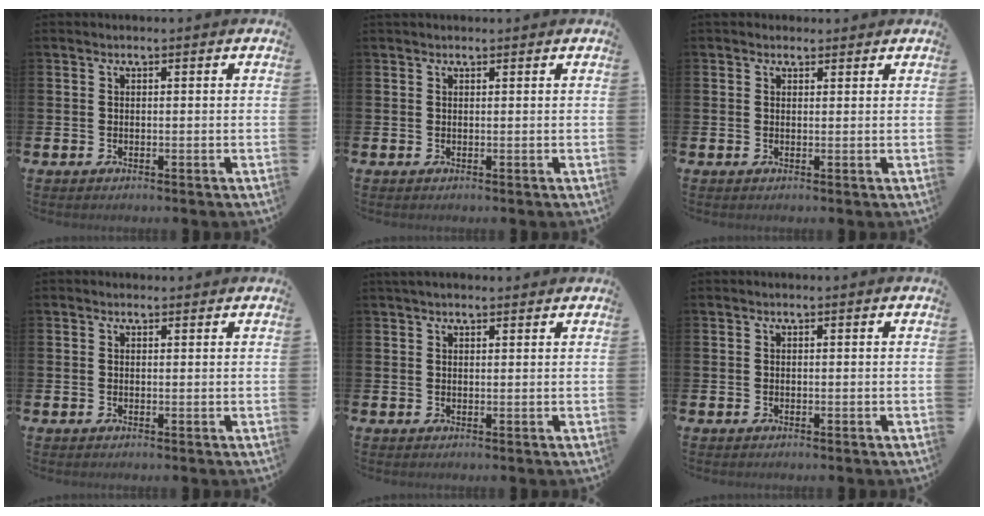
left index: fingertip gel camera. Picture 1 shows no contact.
{"total": 0.6, "force": [0.5, 0.2, 0.1], "torque": [0.006, -0.002, 0.008]}
{"total": 1.3, "force": [1.0, 0.8, 0.1], "torque": [0.015, 0.001, 0.015]}
{"total": 0.7, "force": [0.5, 0.4, 0.1], "torque": [0.008, 0.001, 0.007]}
{"total": 1.8, "force": [1.5, 0.6, 0.6], "torque": [-0.005, 0.003, 0.026]}
{"total": 0.0}